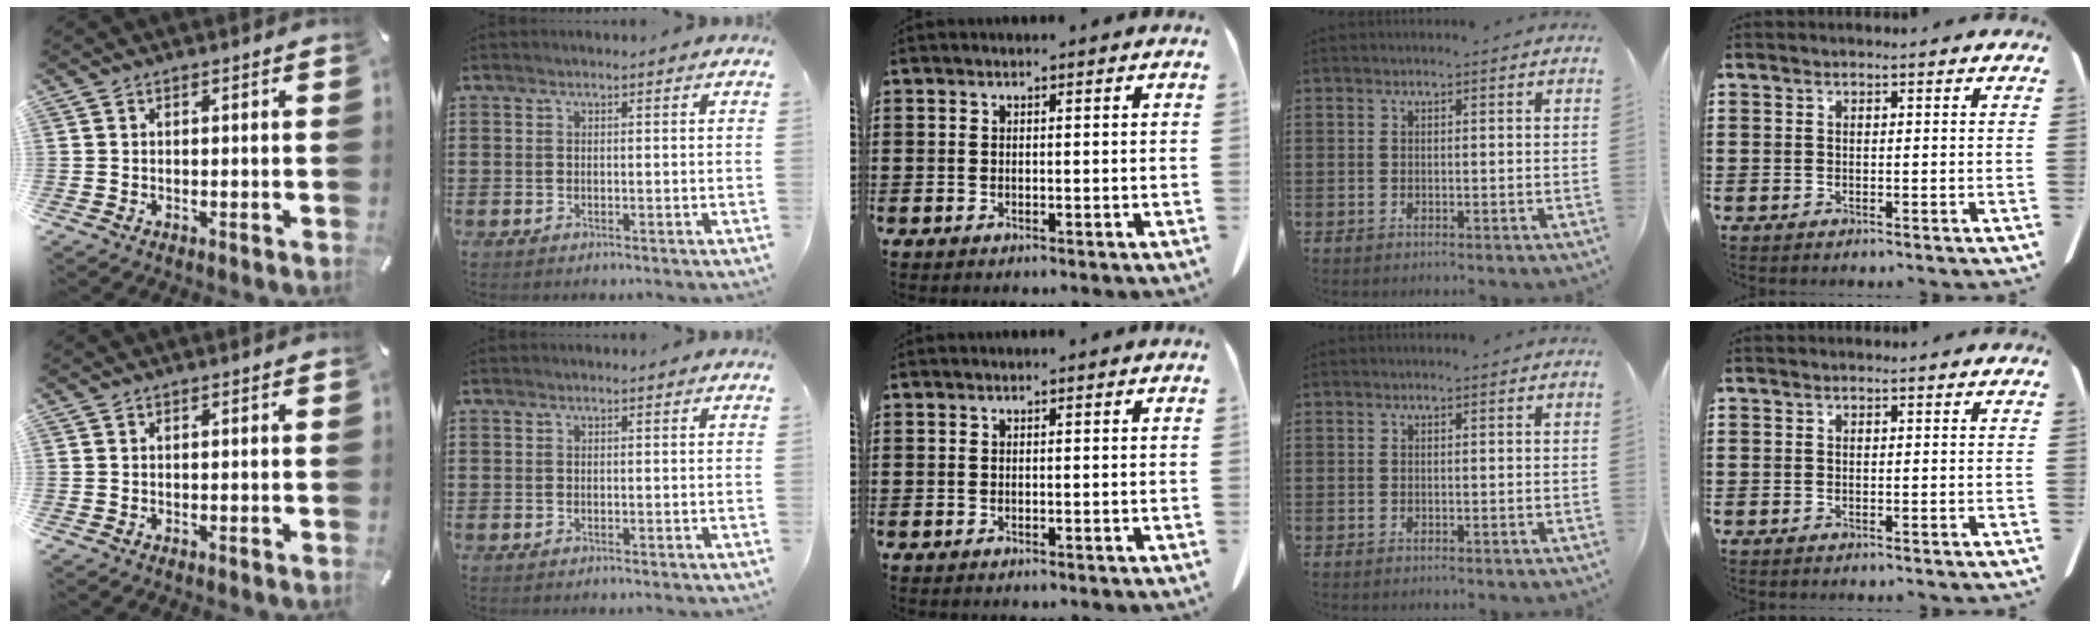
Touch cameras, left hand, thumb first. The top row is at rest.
{}